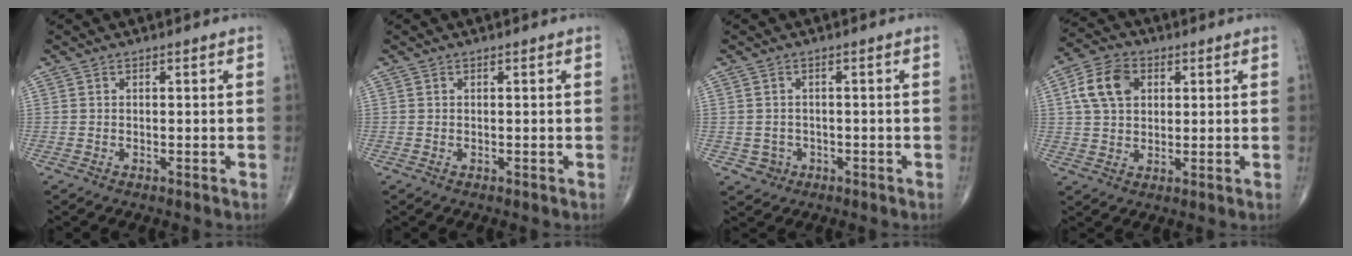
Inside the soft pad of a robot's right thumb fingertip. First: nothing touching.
{"total": 0.0}
{"total": 2.5, "force": [-0.8, 2.3, 0.3], "torque": [0.009, 0.009, -0.009]}
{"total": 8.0, "force": [2.4, 5.7, 5.1], "torque": [-0.085, 0.005, 0.040]}